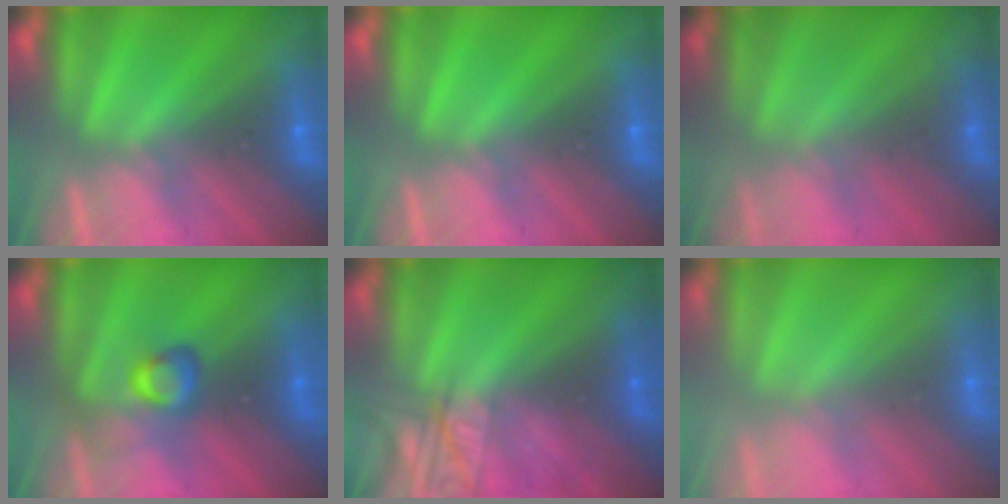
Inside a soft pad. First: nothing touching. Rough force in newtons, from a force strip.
{"total": 0.0}
{"total": 1.7}
{"total": 2.8}
{"total": 2.3}
{"total": 2.5}